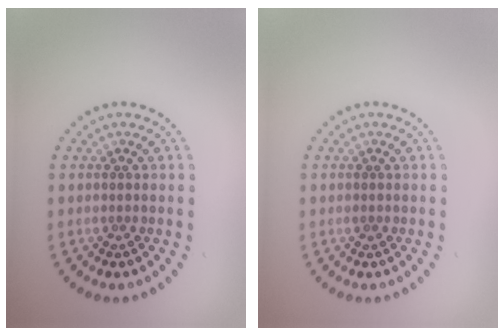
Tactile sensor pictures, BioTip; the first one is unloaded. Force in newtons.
{"total": 0.6, "press": 0.6, "slide": 0.1}